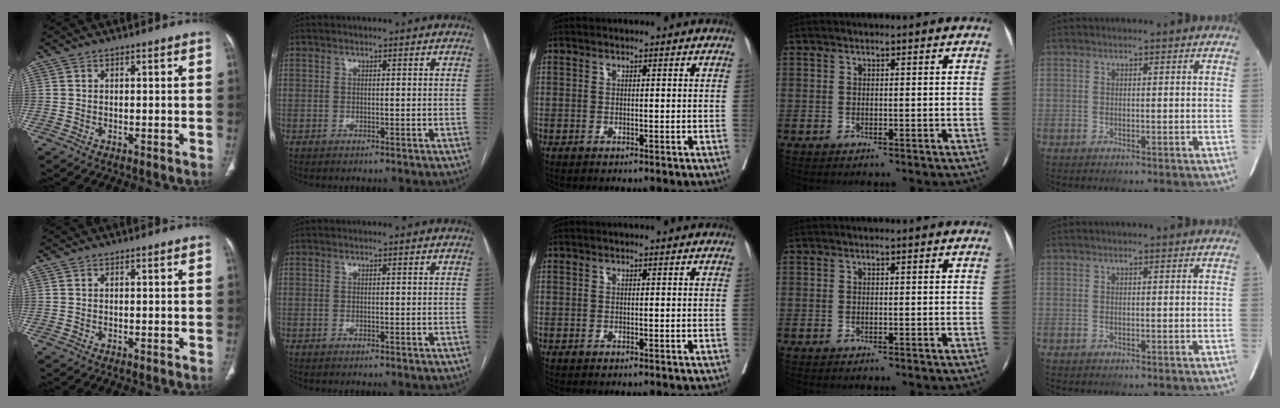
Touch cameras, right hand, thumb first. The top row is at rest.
{}